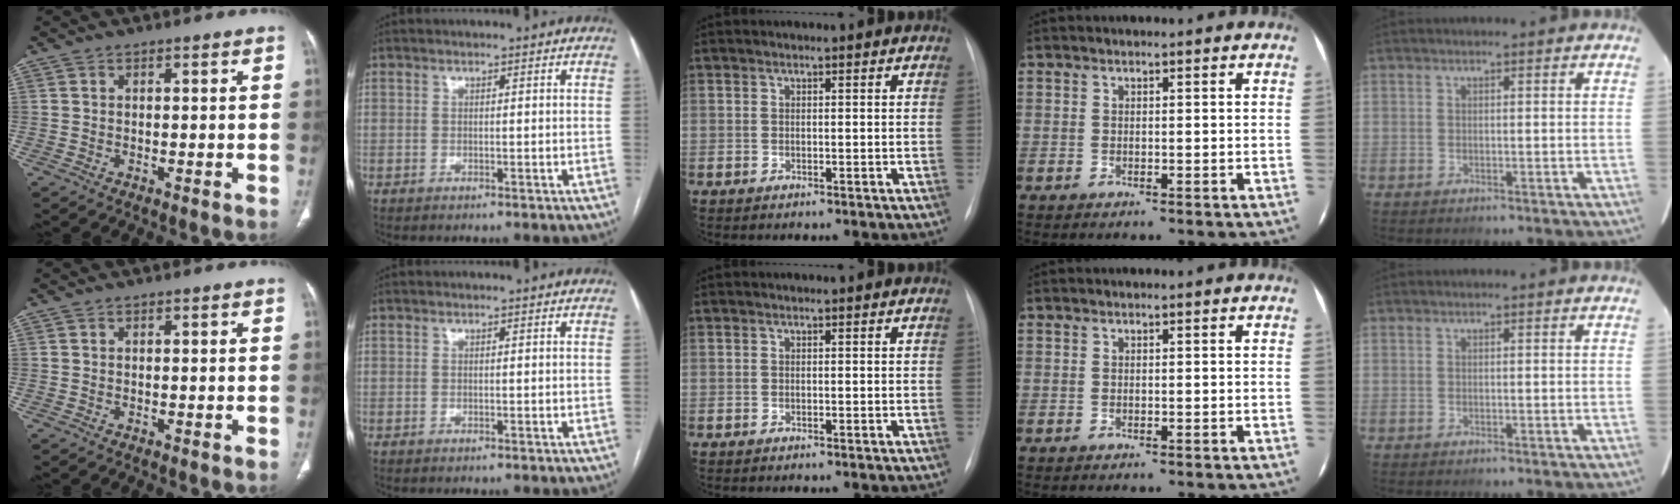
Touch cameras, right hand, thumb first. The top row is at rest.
{}